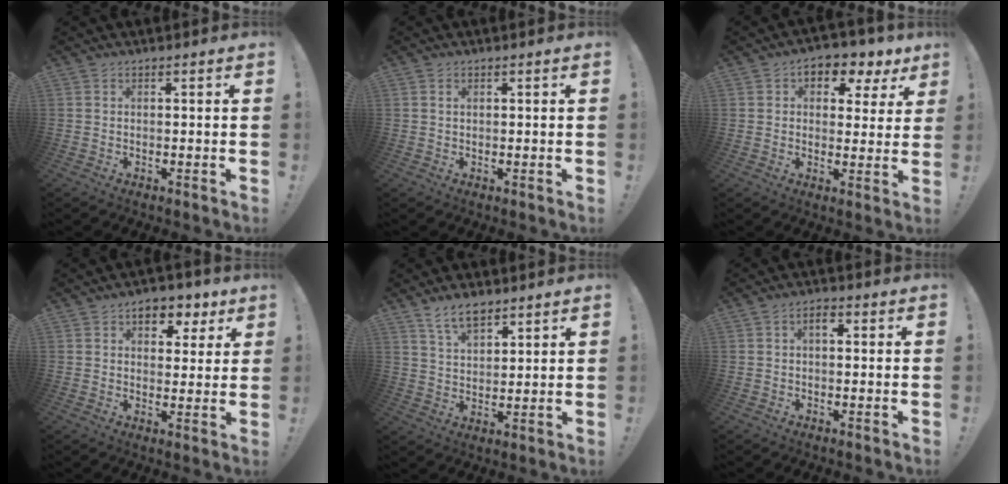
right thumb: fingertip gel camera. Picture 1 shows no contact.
{"total": 0.7, "force": [0.3, 0.5, 0.5], "torque": [-0.008, 0.002, 0.005]}
{"total": 6.5, "force": [2.8, 4.6, 3.7], "torque": [-0.042, -0.017, 0.052]}
{"total": 7.1, "force": [4.0, 4.8, 3.5], "torque": [-0.038, -0.019, 0.070]}
{"total": 8.0, "force": [6.0, 3.6, 3.8], "torque": [-0.068, -0.030, 0.112]}
{"total": 2.9, "force": [0.3, 1.6, 2.4], "torque": [-0.039, 0.007, 0.002]}